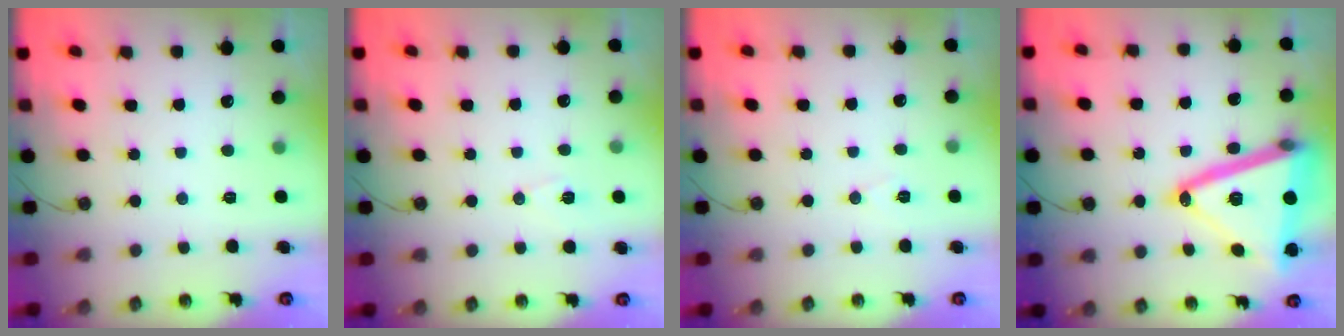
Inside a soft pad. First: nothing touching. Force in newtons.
{"total": 6.2, "press": 5.1, "slide": 3.5}
{"total": 5.9, "press": 3.7, "slide": 4.5}
{"total": 26.8, "press": 26.5, "slide": 3.9}